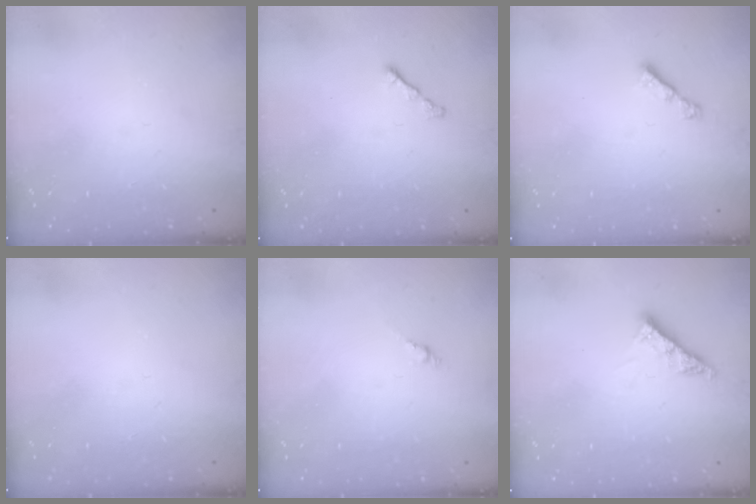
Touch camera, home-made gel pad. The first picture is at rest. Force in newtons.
{"total": 1.2, "press": 1.1, "slide": 0.5}
{"total": 2.8, "press": 2.8, "slide": 0.7}
{"total": 0.0}
{"total": 1.6, "press": 1.5, "slide": 0.5}
{"total": 6.9, "press": 6.8, "slide": 0.7}